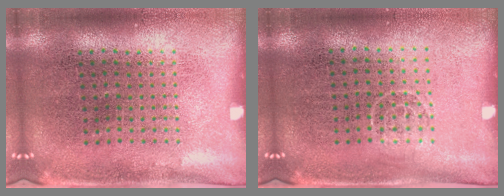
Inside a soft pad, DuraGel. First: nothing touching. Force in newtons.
{"total": 0.7, "press": 0.4, "slide": 0.5}